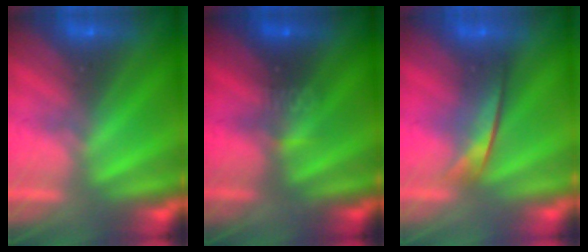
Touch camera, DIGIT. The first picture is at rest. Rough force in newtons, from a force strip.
{"total": 3.4}
{"total": 2.0}